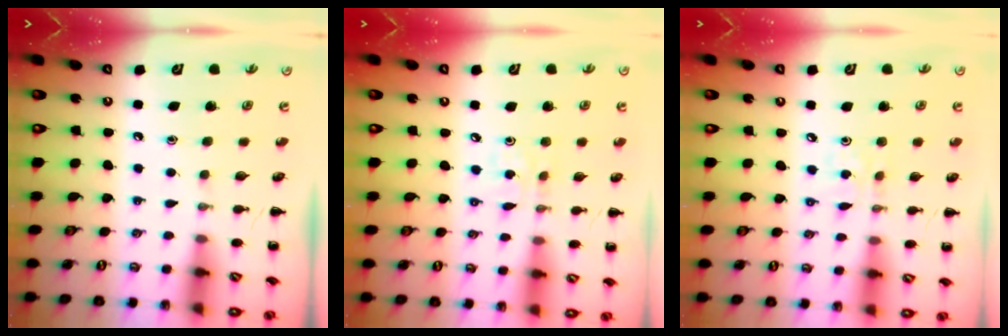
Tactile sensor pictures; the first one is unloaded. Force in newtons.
{"total": 2.8, "press": 2.7, "slide": 0.9}
{"total": 2.6, "press": 2.5, "slide": 0.8}